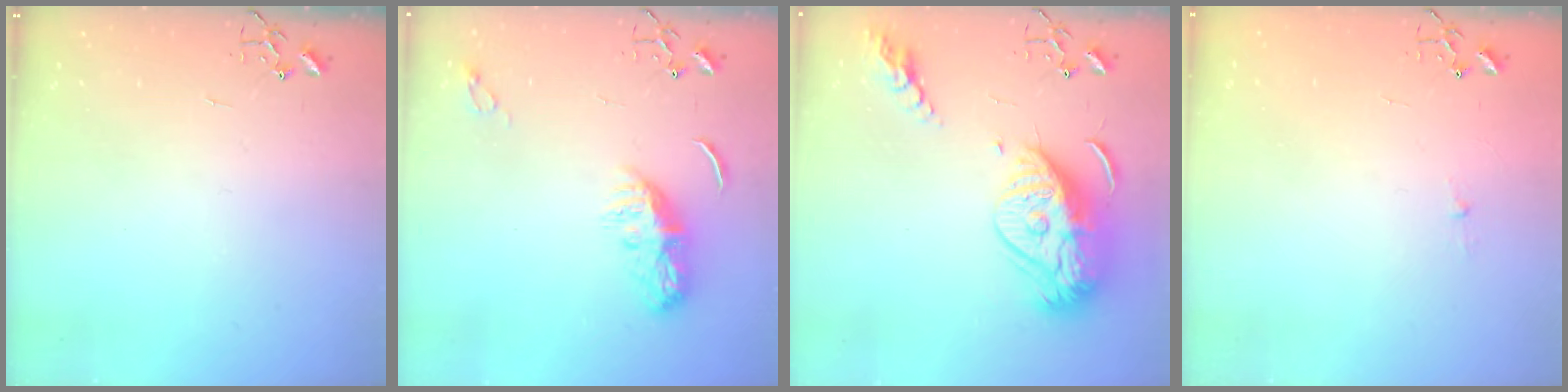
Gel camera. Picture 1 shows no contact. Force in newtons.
{"total": 8.7, "press": 8.7, "slide": 0.3}
{"total": 18.4, "press": 18.3, "slide": 1.7}
{"total": 2.6, "press": 2.5, "slide": 0.4}